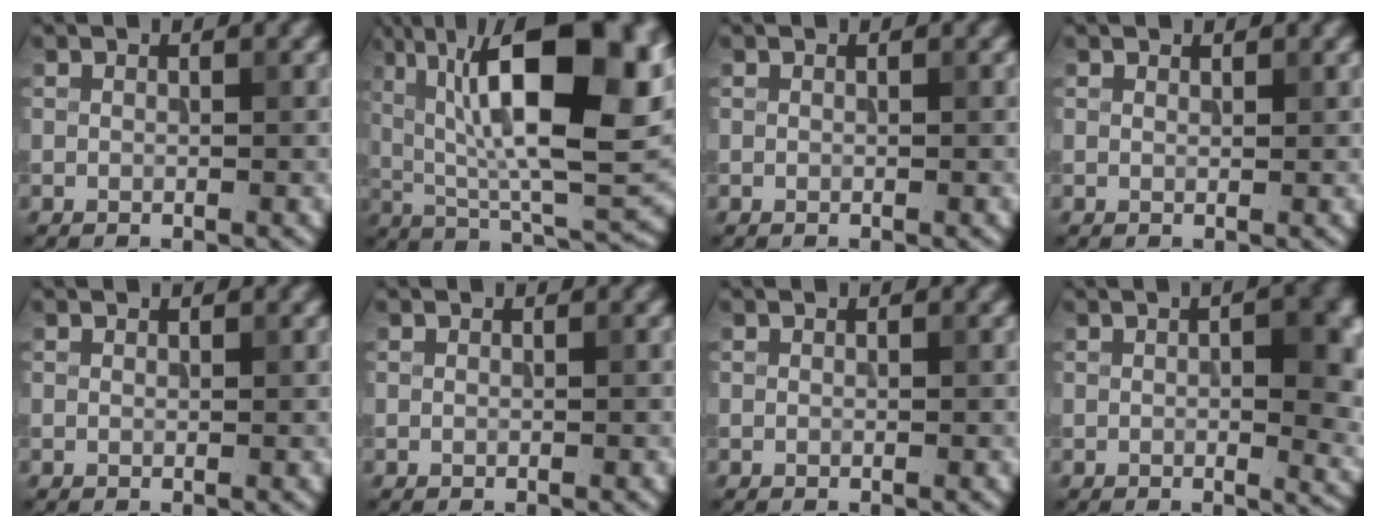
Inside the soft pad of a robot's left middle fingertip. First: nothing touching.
{"total": 16.3, "force": [4.9, 5.8, 14.5], "torque": [-0.223, 0.008, 0.074]}
{"total": 0.0}
{"total": 0.5, "force": [0.5, 0.1, 0.1], "torque": [0.001, 0.000, 0.010]}
{"total": 0.0}
{"total": 0.0}
{"total": 0.0}
{"total": 7.6, "force": [0.6, 3.0, 7.0], "torque": [-0.079, 0.001, 0.013]}